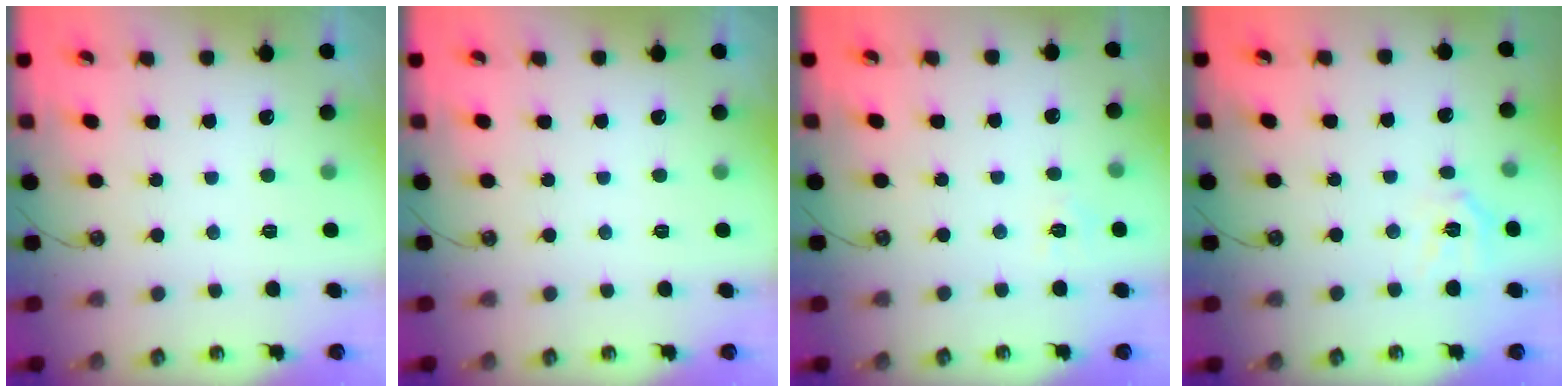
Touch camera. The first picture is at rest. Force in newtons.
{"total": 0.0}
{"total": 4.8, "press": 4.8, "slide": 0.7}
{"total": 9.6, "press": 9.6, "slide": 1.1}